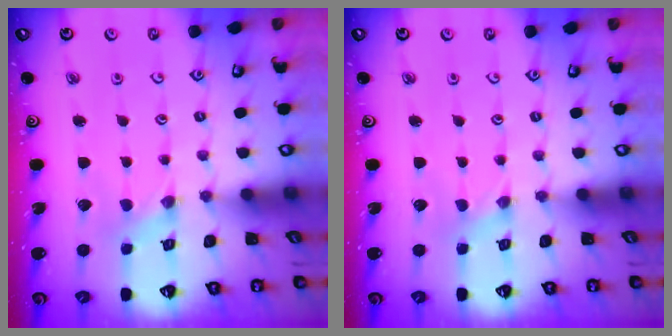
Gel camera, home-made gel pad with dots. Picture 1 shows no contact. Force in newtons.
{"total": 0.0}